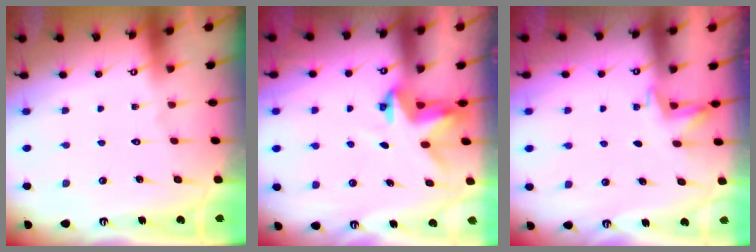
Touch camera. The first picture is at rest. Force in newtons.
{"total": 3.4, "press": 3.4, "slide": 0.2}
{"total": 2.4, "press": 2.1, "slide": 1.2}